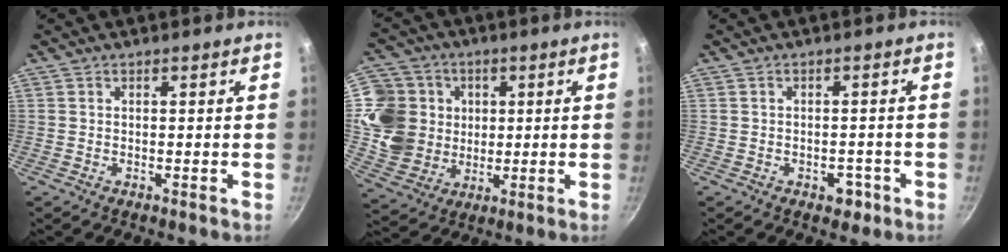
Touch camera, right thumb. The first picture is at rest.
{"total": 16.2, "force": [1.2, 14.3, 7.4], "torque": [-0.130, 0.011, 0.032]}
{"total": 3.1, "force": [-1.6, 2.0, 1.7], "torque": [-0.005, 0.013, -0.018]}